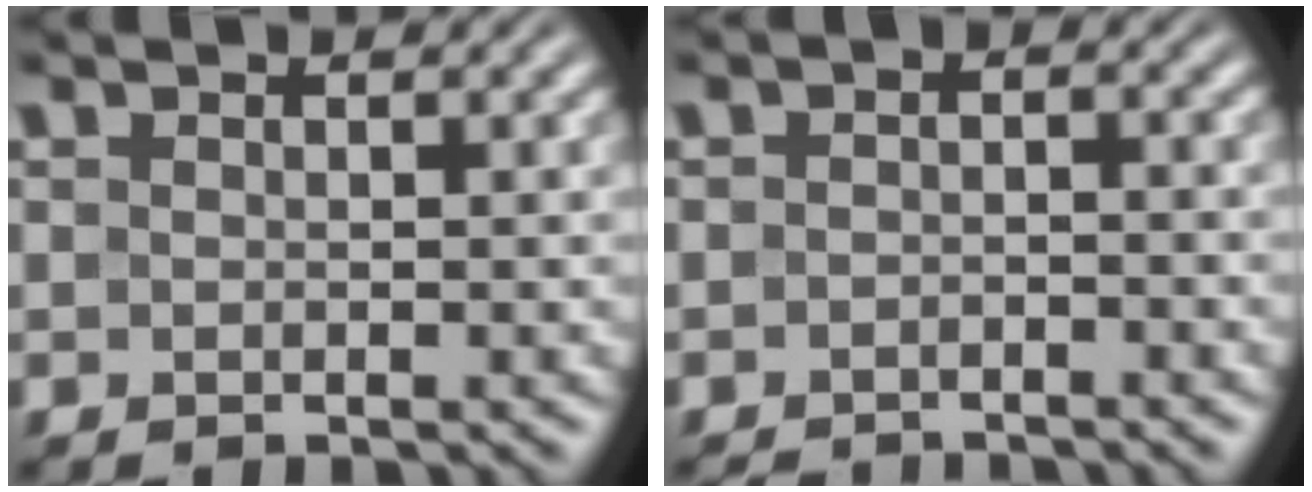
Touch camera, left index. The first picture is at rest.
{"total": 2.8, "force": [-2.5, 0.7, 1.1], "torque": [-0.018, -0.004, -0.046]}